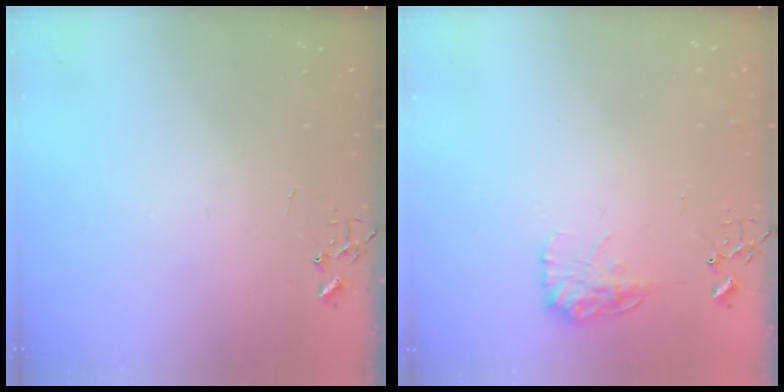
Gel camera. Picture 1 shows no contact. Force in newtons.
{"total": 11.4, "press": 11.3, "slide": 0.4}